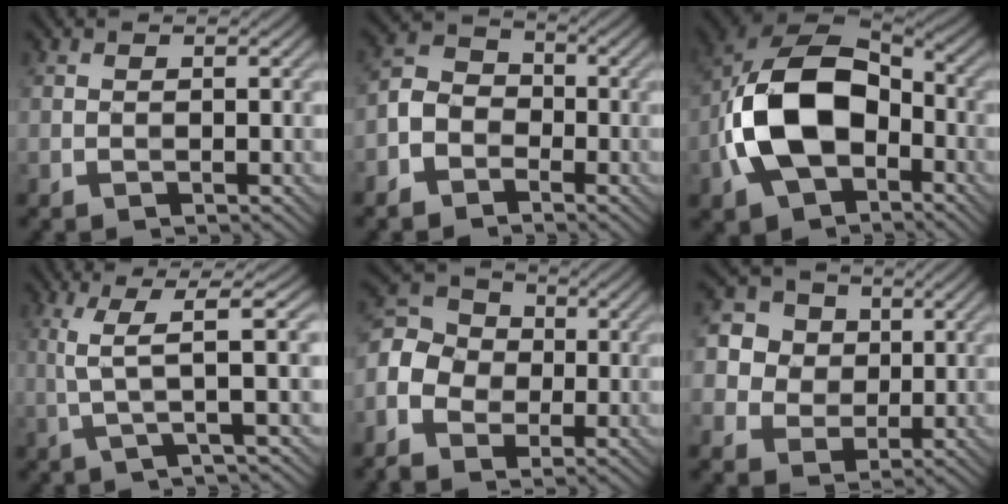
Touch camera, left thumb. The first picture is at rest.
{"total": 4.7, "force": [-2.3, 3.6, 1.8], "torque": [-0.049, 0.006, -0.056]}
{"total": 14.8, "force": [-3.3, 9.7, 10.7], "torque": [-0.238, -0.005, -0.072]}
{"total": 5.5, "force": [1.2, 0.3, 5.4], "torque": [-0.115, 0.019, 0.022]}
{"total": 8.3, "force": [-2.2, 6.7, 4.4], "torque": [-0.130, -0.005, -0.051]}
{"total": 6.9, "force": [1.8, 6.2, 2.4], "torque": [-0.086, 0.014, 0.031]}